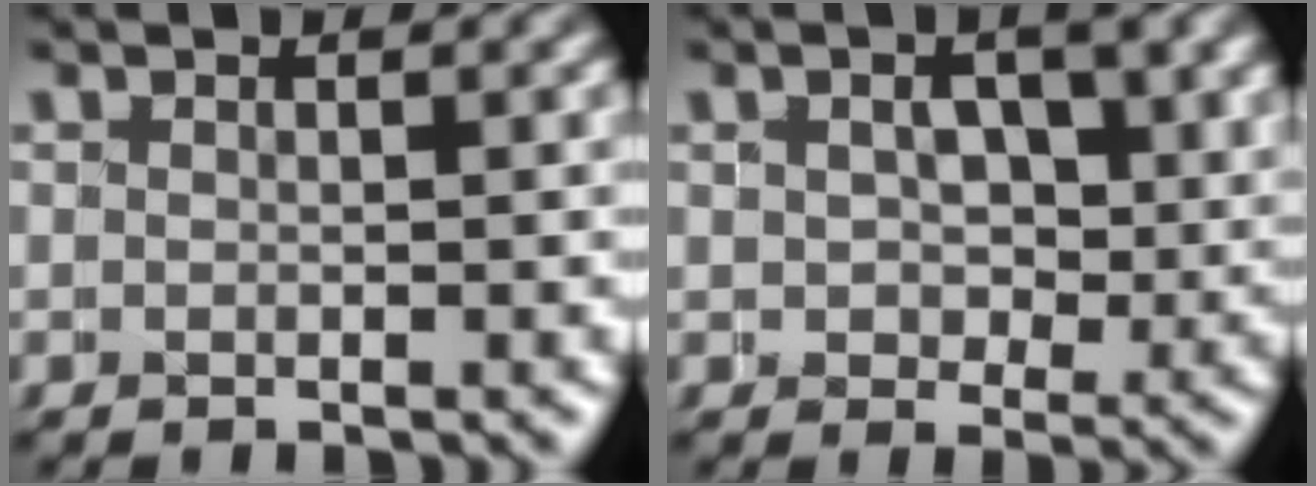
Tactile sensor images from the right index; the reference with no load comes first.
{"total": 2.6, "force": [1.0, 1.5, 1.9], "torque": [-0.021, -0.003, 0.021]}